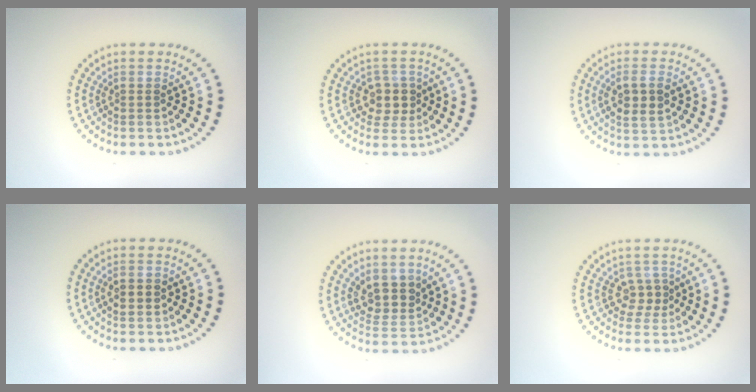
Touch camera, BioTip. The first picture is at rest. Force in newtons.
{"total": 2.5, "press": 2.2, "slide": 1.2}
{"total": 2.9, "press": 2.8, "slide": 0.8}
{"total": 2.1, "press": 2.0, "slide": 0.2}
{"total": 3.3, "press": 2.9, "slide": 1.6}
{"total": 1.7, "press": 1.5, "slide": 0.9}